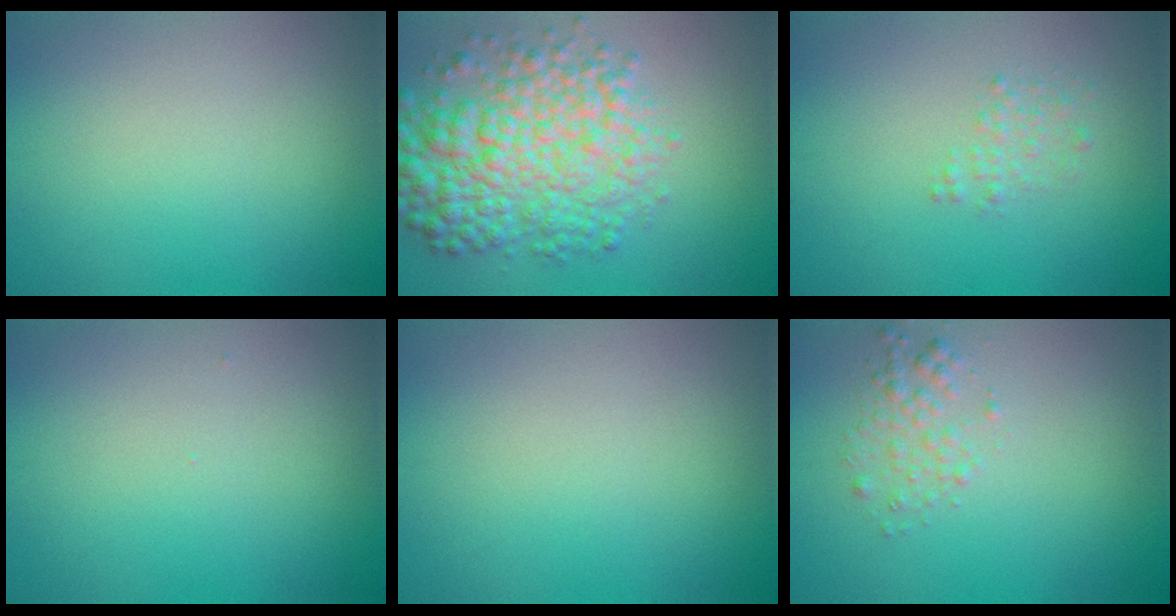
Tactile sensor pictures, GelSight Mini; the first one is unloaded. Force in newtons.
{"total": 7.8, "press": 7.8, "slide": 0.1}
{"total": 1.2, "press": 1.2, "slide": 0.0}
{"total": 0.0}
{"total": 0.0}
{"total": 1.7, "press": 1.7, "slide": 0.1}